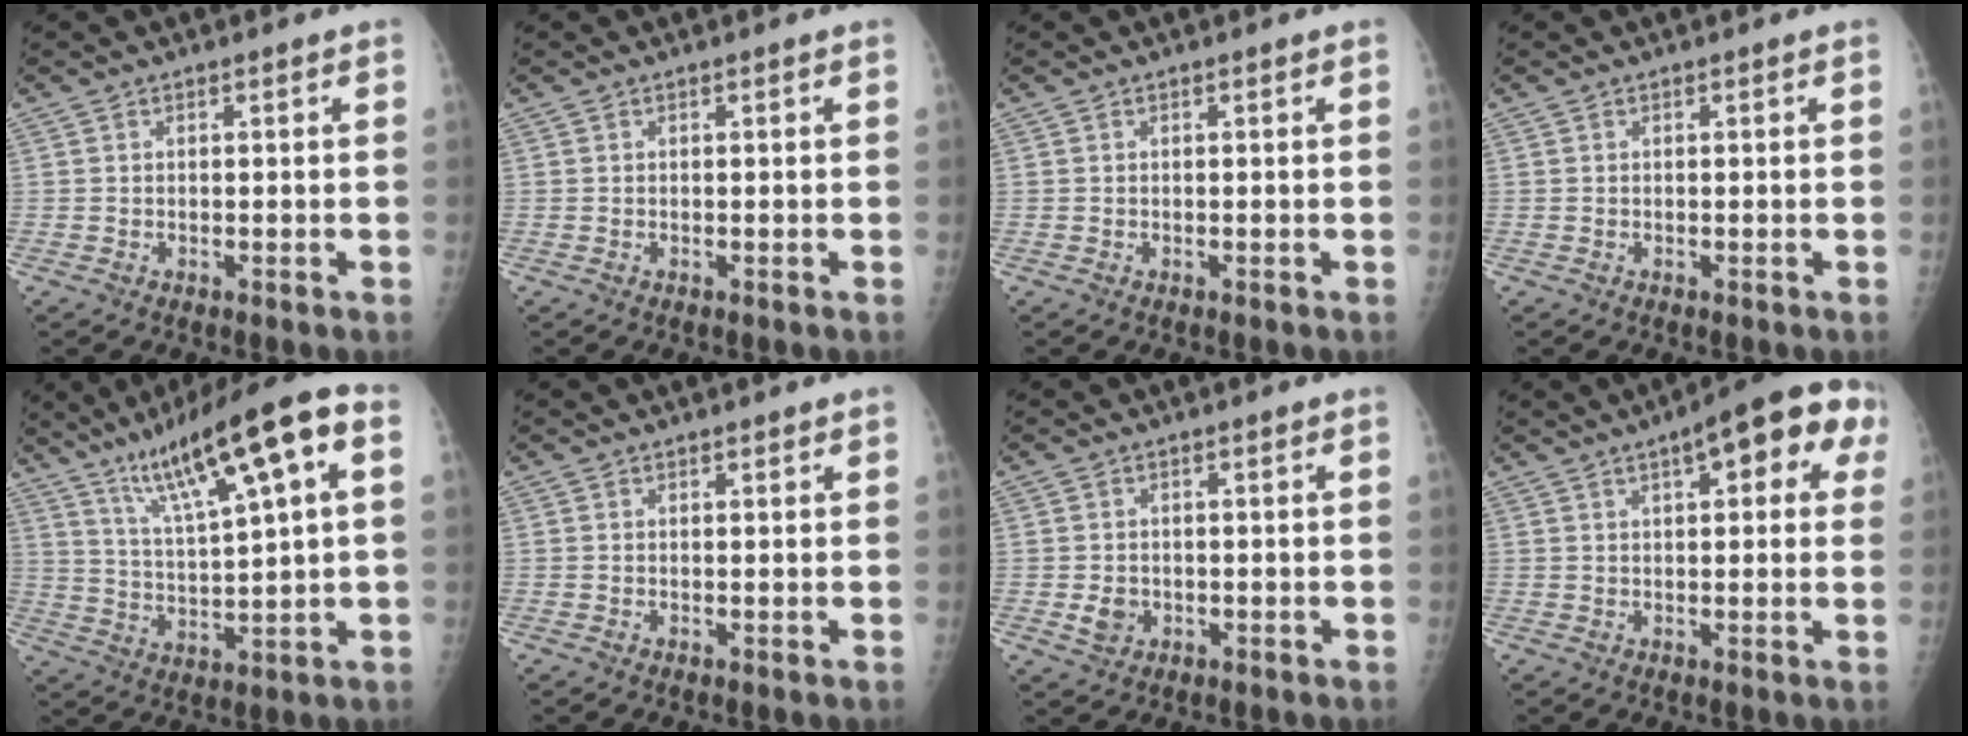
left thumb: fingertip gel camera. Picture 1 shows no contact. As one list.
[{"total": 0.0}, {"total": 0.0}, {"total": 0.0}, {"total": 17.9, "force": [7.7, 3.4, 15.8], "torque": [-0.248, 0.003, 0.133]}, {"total": 0.5, "force": [0.5, 0.2, 0.1], "torque": [0.002, -0.002, 0.005]}, {"total": 2.8, "force": [-0.5, 2.5, 1.2], "torque": [-0.013, 0.000, -0.003]}, {"total": 13.1, "force": [5.5, 4.7, 10.9], "torque": [-0.105, 0.014, 0.060]}]